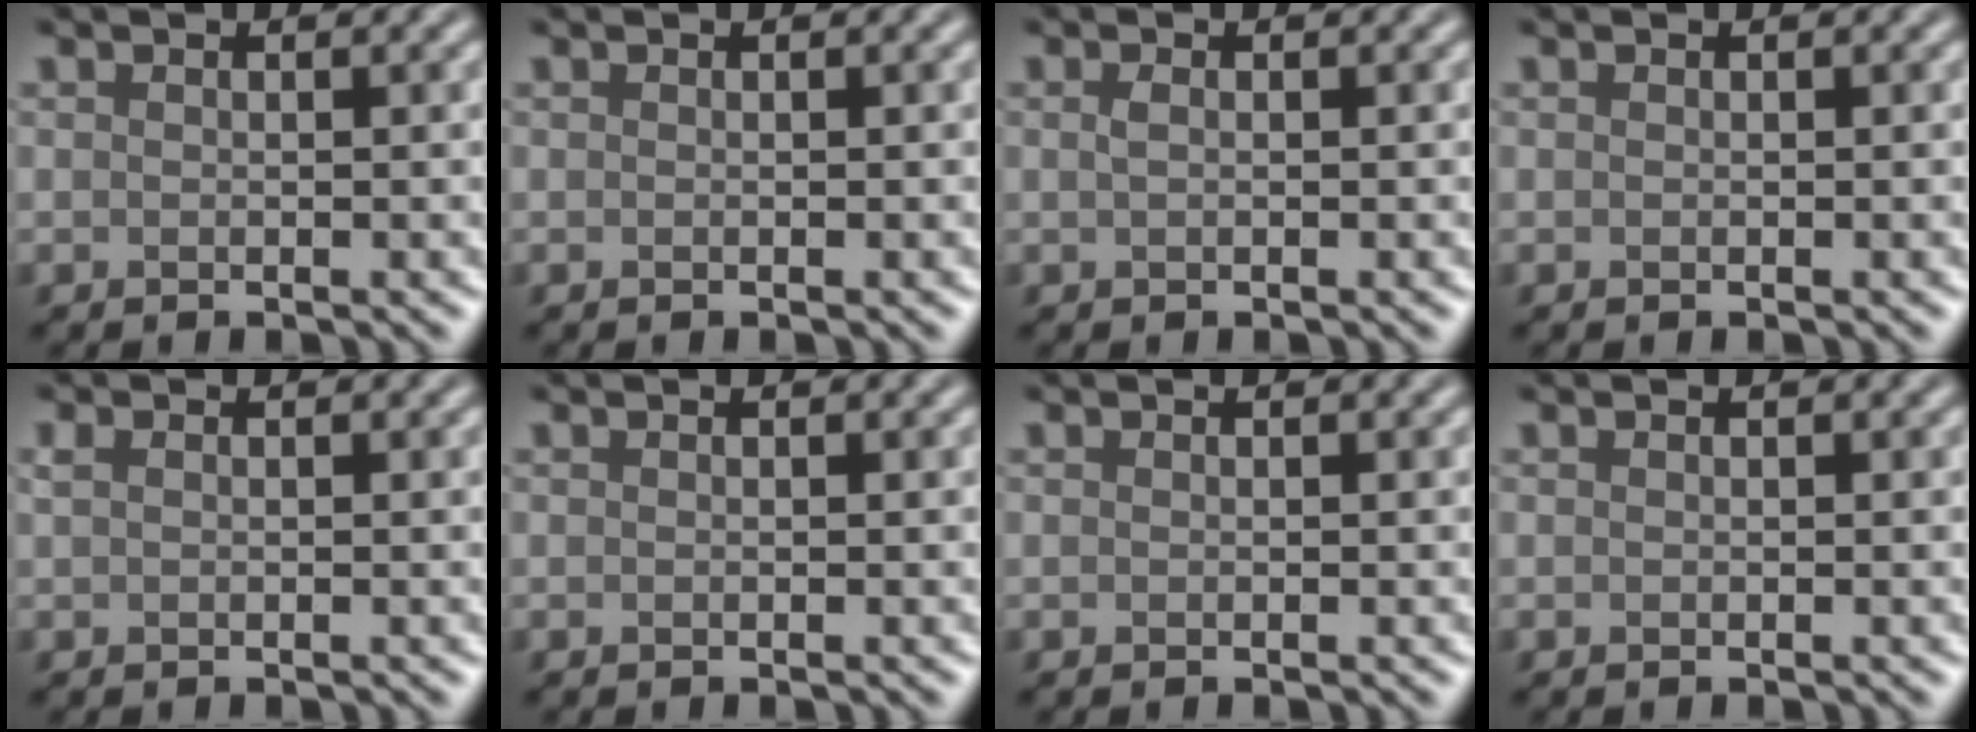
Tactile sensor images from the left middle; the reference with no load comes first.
{"total": 0.0}
{"total": 0.7, "force": [0.1, 0.3, 0.6], "torque": [-0.015, 0.001, 0.002]}
{"total": 0.0}
{"total": 0.7, "force": [0.3, 0.4, 0.4], "torque": [-0.011, 0.002, 0.004]}
{"total": 0.0}
{"total": 0.0}
{"total": 0.0}